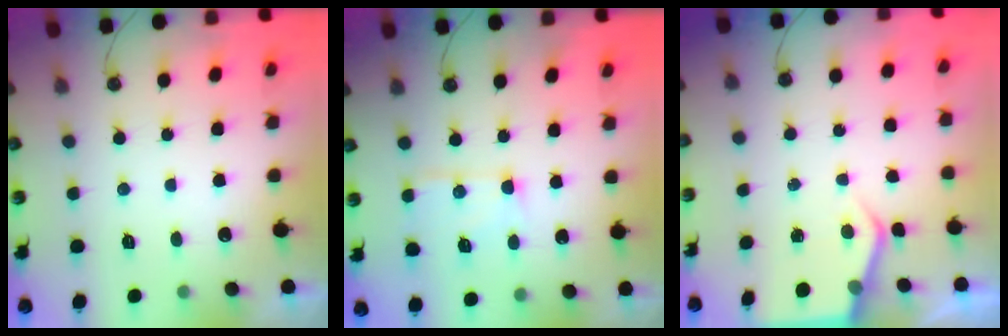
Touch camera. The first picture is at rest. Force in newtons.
{"total": 11.0, "press": 10.9, "slide": 1.0}
{"total": 4.7, "press": 4.7, "slide": 0.7}